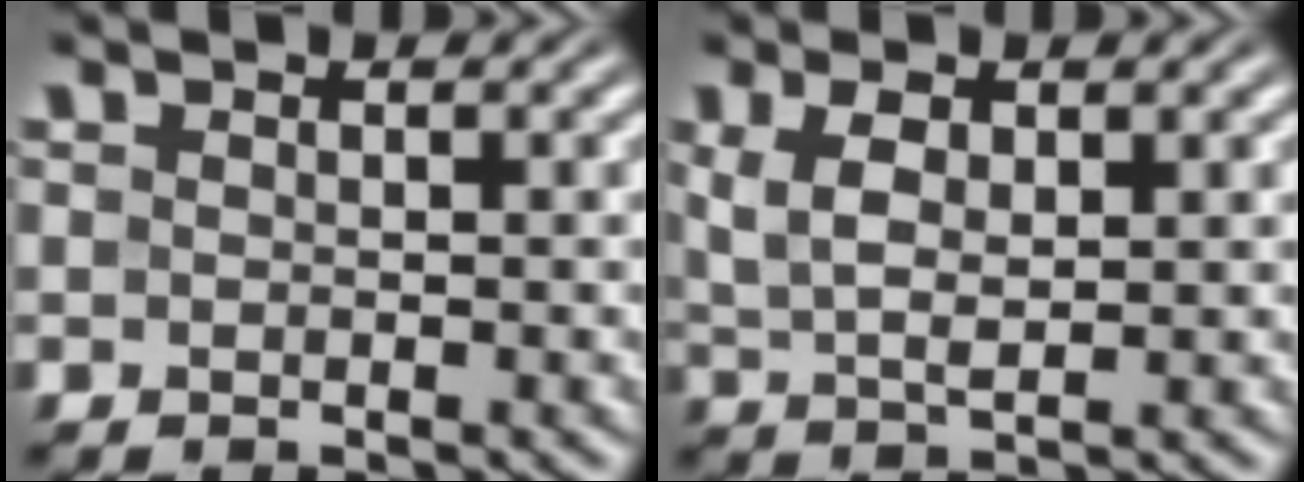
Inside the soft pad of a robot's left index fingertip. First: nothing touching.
{"total": 3.6, "force": [1.3, 1.5, 2.9], "torque": [-0.062, 0.002, 0.025]}